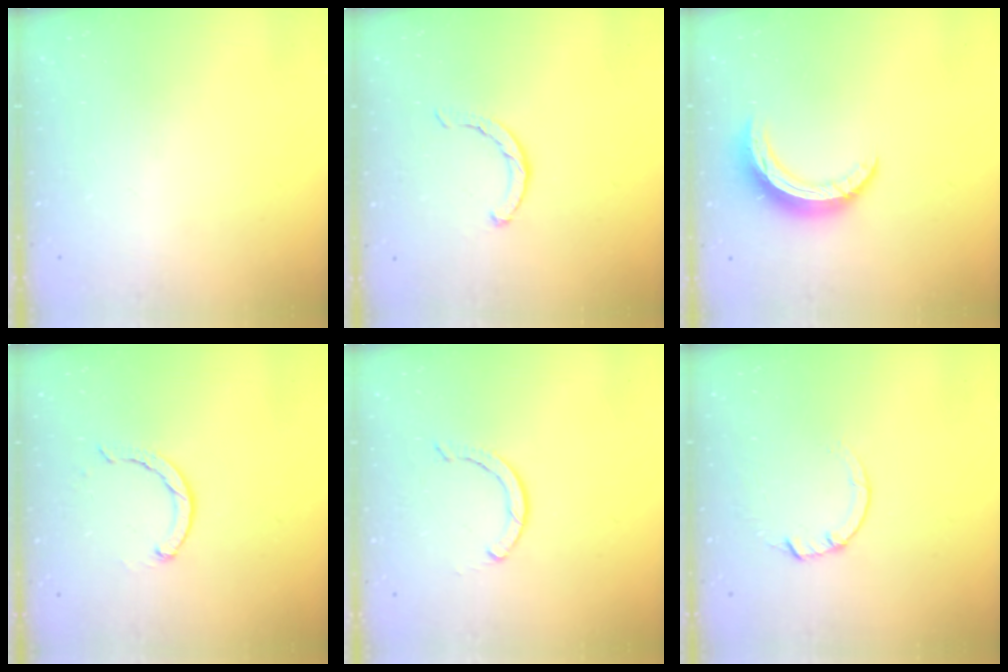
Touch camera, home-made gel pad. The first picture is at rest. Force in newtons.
{"total": 2.1, "press": 2.1, "slide": 0.3}
{"total": 9.9, "press": 9.9, "slide": 0.5}
{"total": 2.4, "press": 2.4, "slide": 0.1}
{"total": 2.4, "press": 2.4, "slide": 0.0}
{"total": 3.5, "press": 3.5, "slide": 0.4}